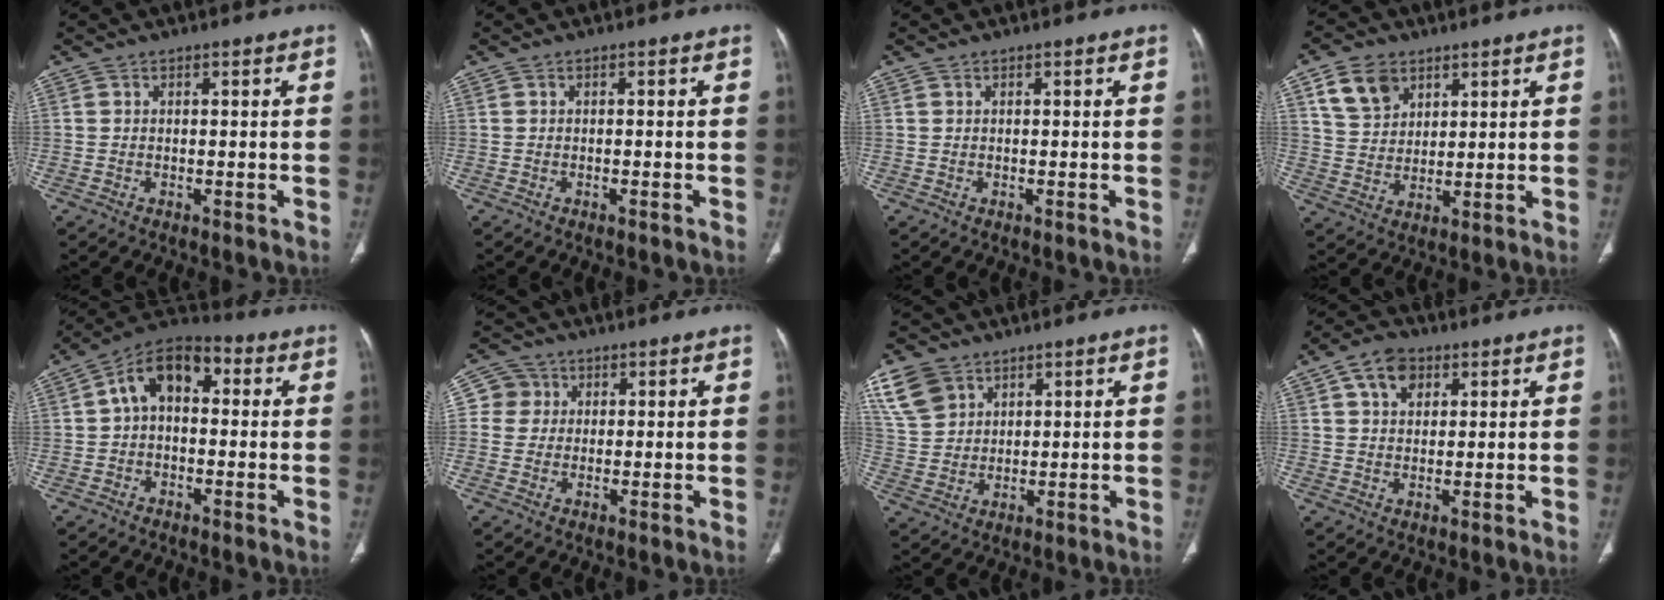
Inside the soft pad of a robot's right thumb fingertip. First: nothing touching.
{"total": 0.6, "force": [-0.5, 0.0, 0.3], "torque": [-0.012, 0.003, -0.004]}
{"total": 0.8, "force": [-0.5, -0.3, 0.5], "torque": [-0.011, 0.004, -0.009]}
{"total": 8.5, "force": [4.6, 6.1, 3.8], "torque": [-0.051, -0.018, 0.093]}
{"total": 10.4, "force": [1.3, 6.6, 7.9], "torque": [-0.110, 0.032, 0.004]}
{"total": 4.4, "force": [1.0, 4.2, 0.3], "torque": [0.020, 0.003, 0.013]}
{"total": 8.7, "force": [4.9, 6.3, 3.3], "torque": [-0.055, -0.013, 0.109]}
{"total": 6.9, "force": [3.1, 4.7, 3.9], "torque": [-0.044, -0.002, 0.050]}